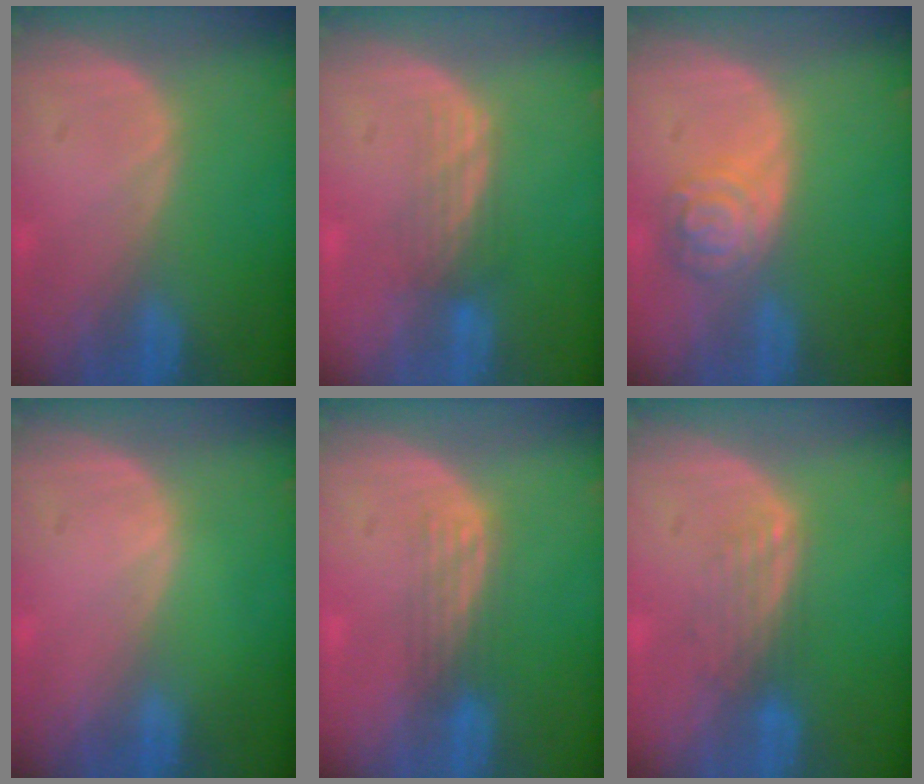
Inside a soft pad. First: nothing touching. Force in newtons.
{"total": 3.4, "press": 2.9, "slide": 1.9}
{"total": 5.3, "press": 4.7, "slide": 2.3}
{"total": 0.0}
{"total": 2.9, "press": 2.7, "slide": 1.2}
{"total": 3.5, "press": 2.9, "slide": 2.1}